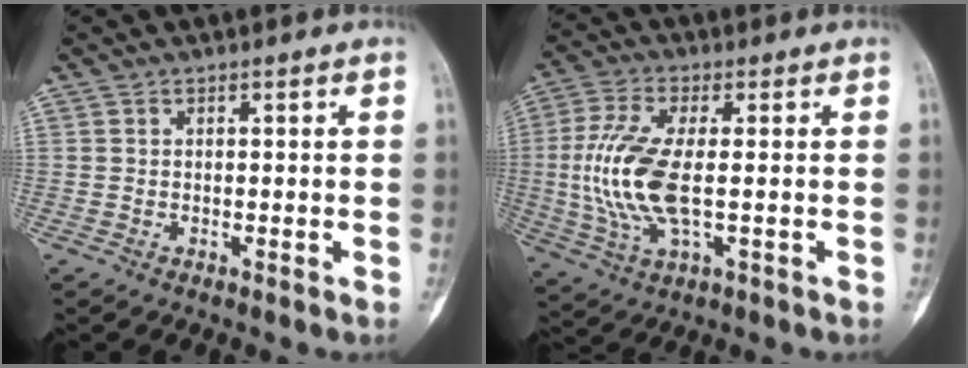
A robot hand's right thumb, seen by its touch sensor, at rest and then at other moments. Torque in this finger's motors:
{"motor_torque": [1.39, 1.24, 0.96, -0.80, 0.38]}